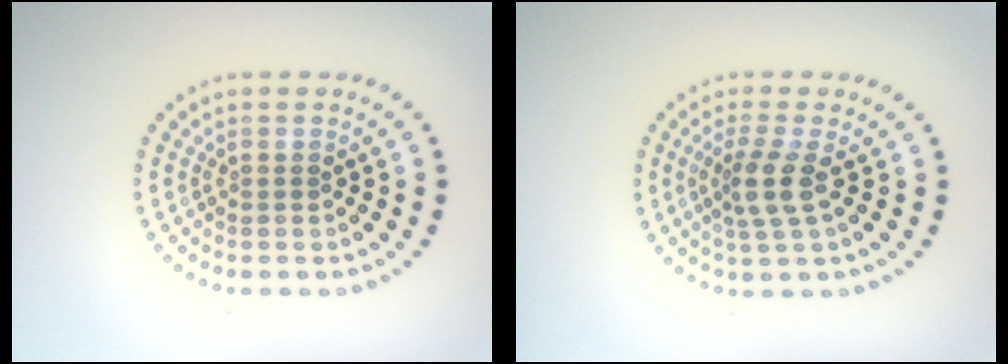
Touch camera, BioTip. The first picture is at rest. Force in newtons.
{"total": 2.7, "press": 2.0, "slide": 1.8}